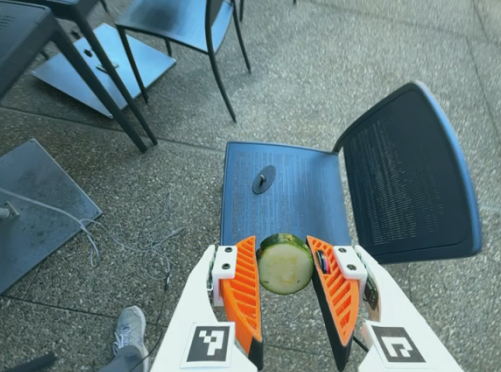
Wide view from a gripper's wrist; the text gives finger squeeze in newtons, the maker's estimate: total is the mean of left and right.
{"total": 10.1, "left": 9.6, "right": 10.6}